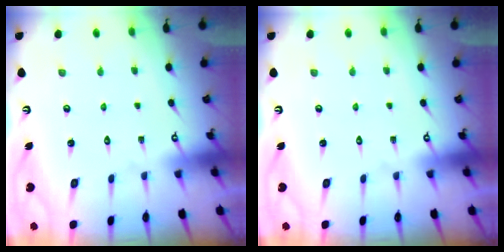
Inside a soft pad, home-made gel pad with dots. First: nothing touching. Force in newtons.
{"total": 0.0}